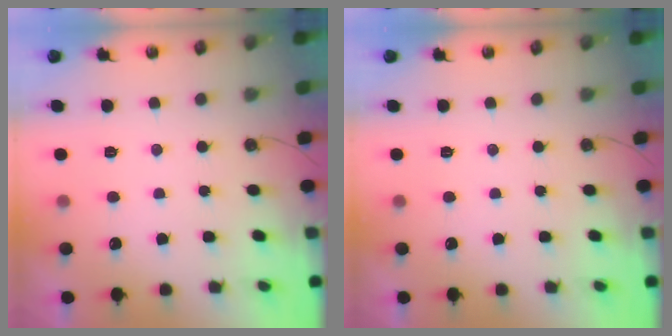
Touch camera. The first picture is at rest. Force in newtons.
{"total": 0.0}